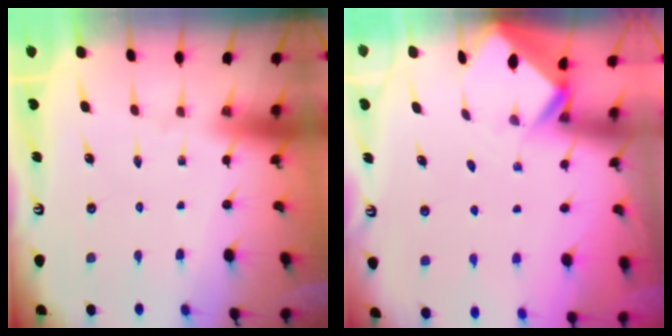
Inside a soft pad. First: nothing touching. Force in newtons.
{"total": 2.6, "press": 2.6, "slide": 0.2}